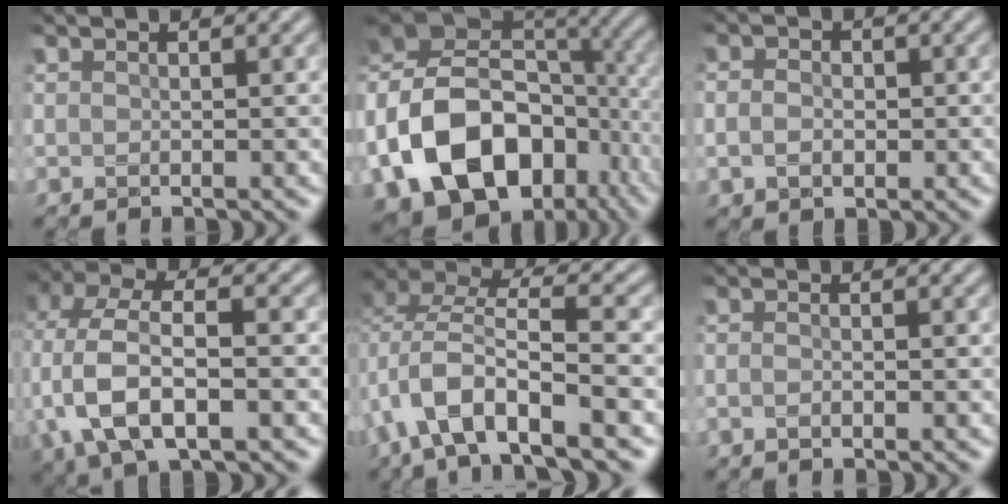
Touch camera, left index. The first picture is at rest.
{"total": 17.8, "force": [-6.2, 12.6, 11.0], "torque": [-0.233, -0.018, -0.106]}
{"total": 2.5, "force": [-0.3, 1.9, 1.6], "torque": [-0.026, 0.001, -0.012]}
{"total": 9.3, "force": [-1.4, 5.2, 7.5], "torque": [-0.164, 0.001, -0.035]}
{"total": 9.2, "force": [-3.3, 3.8, 7.6], "torque": [-0.148, 0.012, -0.070]}
{"total": 1.0, "force": [-0.4, 0.4, 0.8], "torque": [-0.009, -0.002, -0.011]}